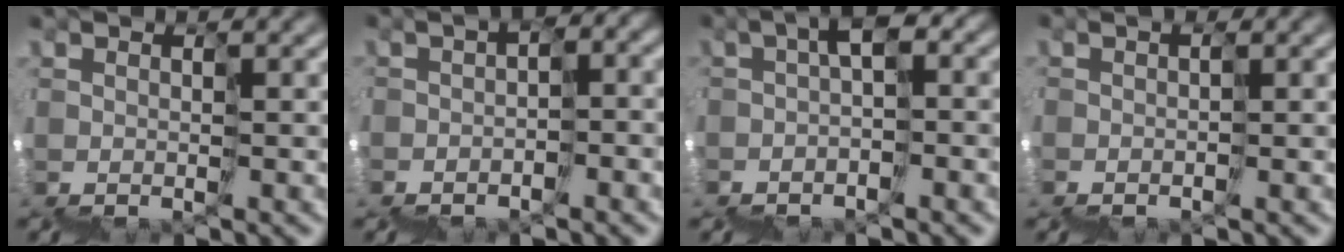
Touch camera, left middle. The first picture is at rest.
{"total": 2.9, "force": [-2.3, 1.0, 1.6], "torque": [-0.029, -0.003, -0.032]}
{"total": 1.7, "force": [-1.5, -0.2, 0.9], "torque": [-0.028, 0.006, -0.039]}
{"total": 1.3, "force": [-1.1, 0.6, 0.3], "torque": [0.000, 0.003, -0.021]}